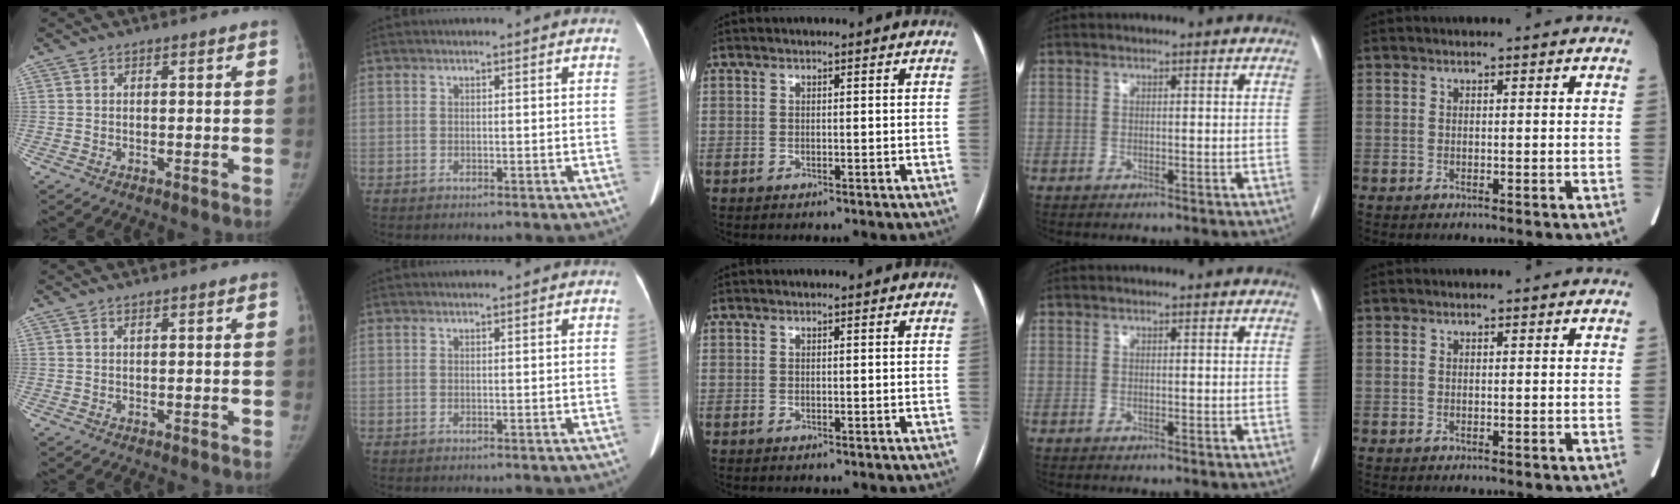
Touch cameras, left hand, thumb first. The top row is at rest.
{"thumb": {"total": 0.6, "force": [0.4, 0.0, 0.4], "torque": [-0.007, 0.004, 0.009]}, "index": {"total": 0.7, "force": [0.7, 0.0, 0.3], "torque": [-0.005, 0.012, 0.012]}}